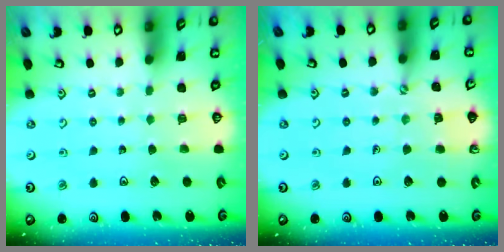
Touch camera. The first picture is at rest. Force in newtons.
{"total": 2.7, "press": 2.7, "slide": 0.4}